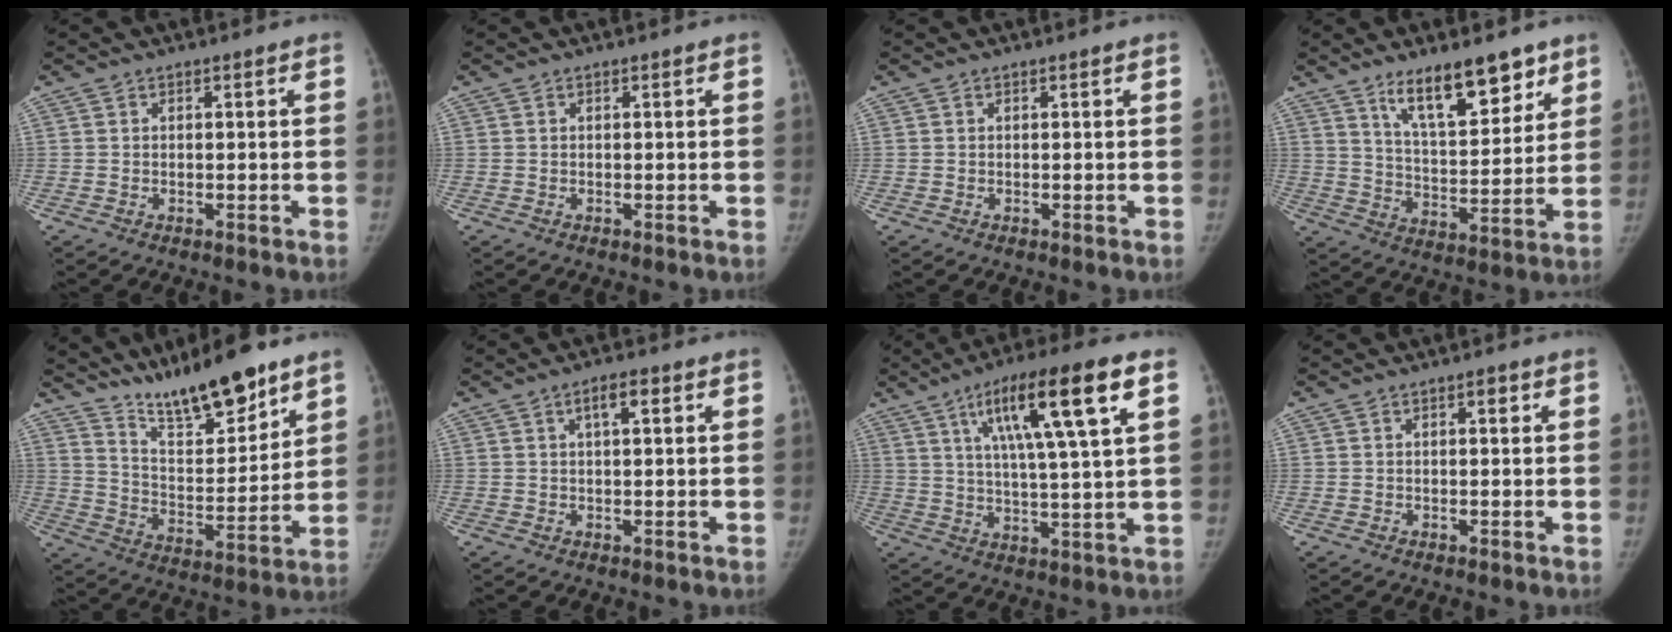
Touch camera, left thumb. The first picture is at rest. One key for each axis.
{"total": 0.0}
{"total": 0.0}
{"total": 14.2, "fx": 9.8, "fy": 5.0, "fz": 9.1, "tx": -0.109, "ty": -0.063, "tz": 0.168}
{"total": 16.4, "fx": 12.8, "fy": 4.1, "fz": 9.3, "tx": -0.114, "ty": -0.082, "tz": 0.226}
{"total": 3.4, "fx": 1.3, "fy": 1.3, "fz": 2.8, "tx": -0.040, "ty": 0.008, "tz": 0.020}
{"total": 16.7, "fx": 7.3, "fy": 2.2, "fz": 14.9, "tx": -0.246, "ty": -0.009, "tz": 0.119}
{"total": 1.0, "fx": 0.4, "fy": 0.5, "fz": 0.8, "tx": -0.003, "ty": 0.003, "tz": 0.004}